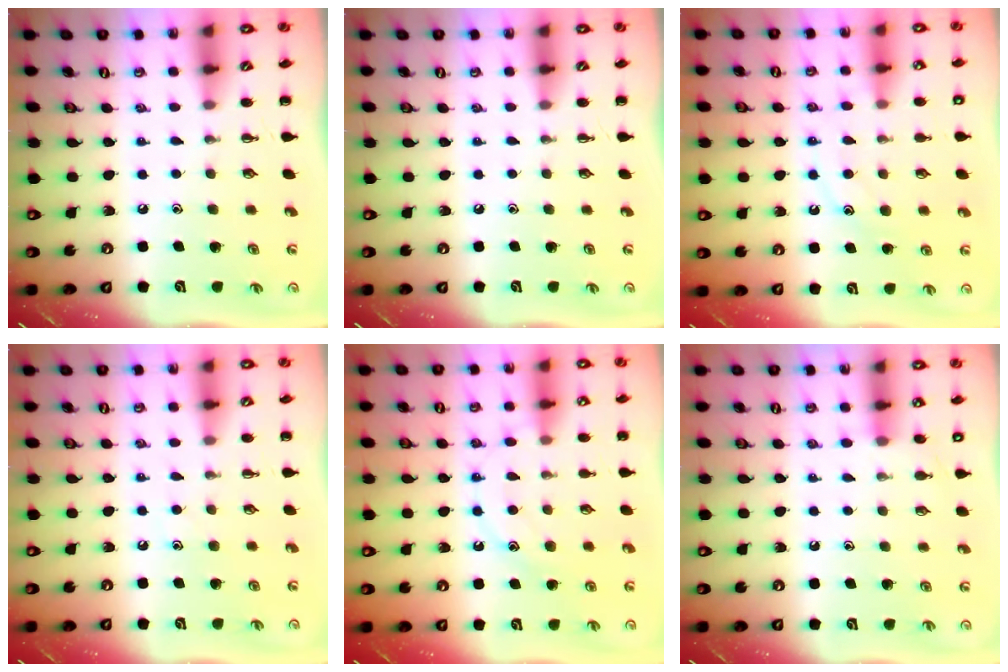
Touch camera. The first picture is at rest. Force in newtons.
{"total": 0.0}
{"total": 11.1, "press": 11.1, "slide": 1.0}
{"total": 6.0, "press": 5.8, "slide": 1.2}
{"total": 12.7, "press": 12.7, "slide": 0.8}
{"total": 6.8, "press": 6.6, "slide": 1.8}